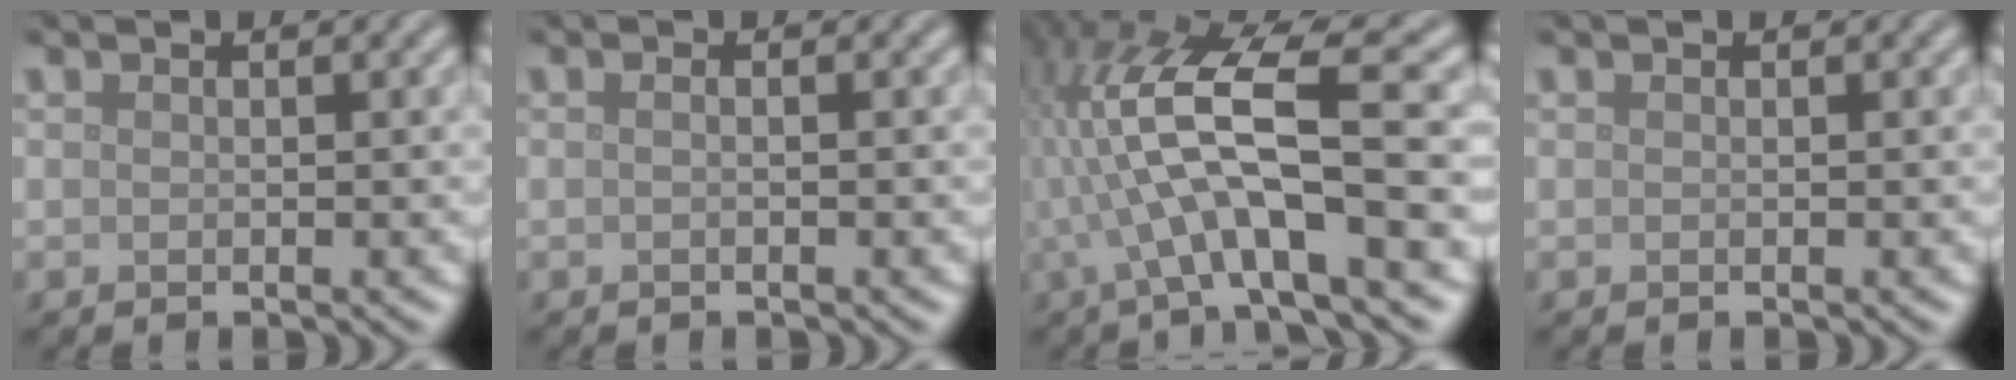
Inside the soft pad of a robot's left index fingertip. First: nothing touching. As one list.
[{"total": 1.1, "force": [0.1, 0.5, 1.0], "torque": [-0.006, -0.008, -0.010]}, {"total": 10.4, "force": [-0.7, 2.4, 10.1], "torque": [-0.191, 0.026, -0.017]}, {"total": 0.0}]